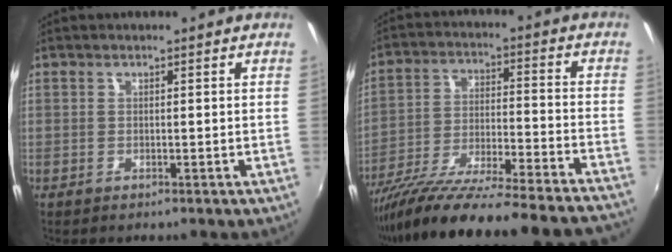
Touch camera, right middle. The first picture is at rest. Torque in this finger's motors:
{"motor_torque": [1.08, -1.06, 0.41, 0.21]}